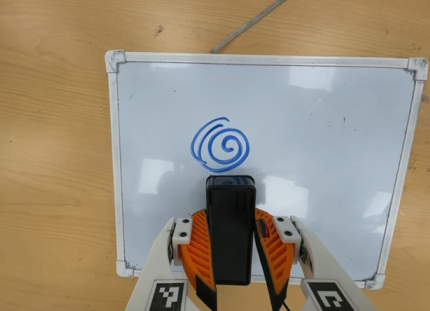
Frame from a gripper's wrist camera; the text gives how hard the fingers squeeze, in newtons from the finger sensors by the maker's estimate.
{"total": 10.8, "left": 8.3, "right": 13.3}